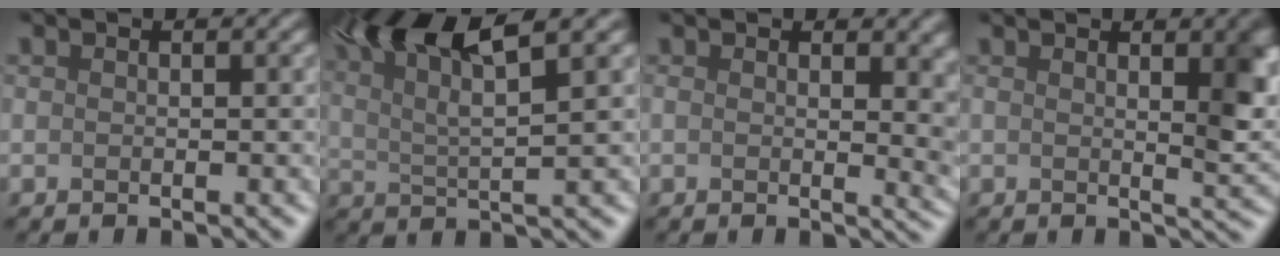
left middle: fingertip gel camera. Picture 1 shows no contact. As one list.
[{"total": 7.5, "force": [4.7, 1.0, 5.7], "torque": [-0.128, 0.020, 0.104]}, {"total": 6.2, "force": [1.3, 2.5, 5.5], "torque": [-0.049, 0.026, 0.015]}, {"total": 4.9, "force": [1.2, 0.9, 4.6], "torque": [-0.037, 0.013, 0.023]}]